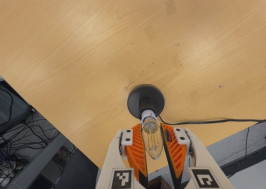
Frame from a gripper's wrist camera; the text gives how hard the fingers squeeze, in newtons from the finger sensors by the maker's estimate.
{"total": 13.4, "left": 13.5, "right": 13.3}